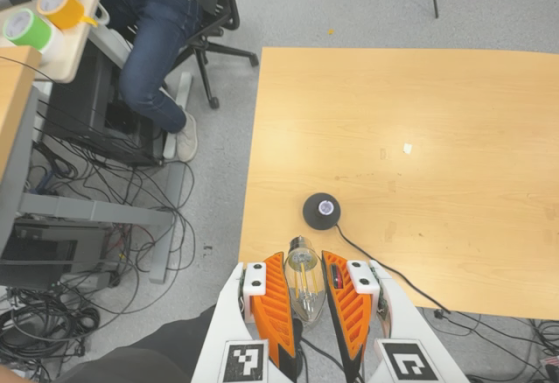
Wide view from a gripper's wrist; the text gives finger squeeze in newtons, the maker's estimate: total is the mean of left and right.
{"total": 15.3, "left": 15.7, "right": 14.9}